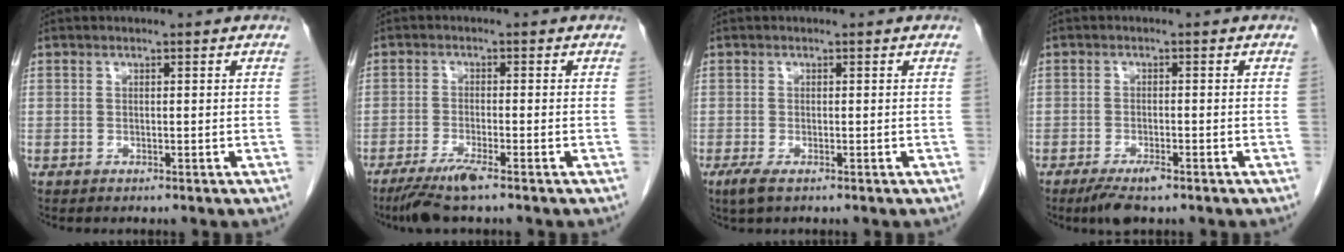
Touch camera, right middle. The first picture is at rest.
{"total": 5.0, "force": [-3.6, -0.1, 3.5], "torque": [-0.070, -0.014, -0.070]}
{"total": 2.0, "force": [-1.1, 0.5, 1.6], "torque": [-0.038, -0.006, -0.020]}
{"total": 4.0, "force": [-2.7, 0.9, 2.8], "torque": [-0.055, -0.006, -0.042]}